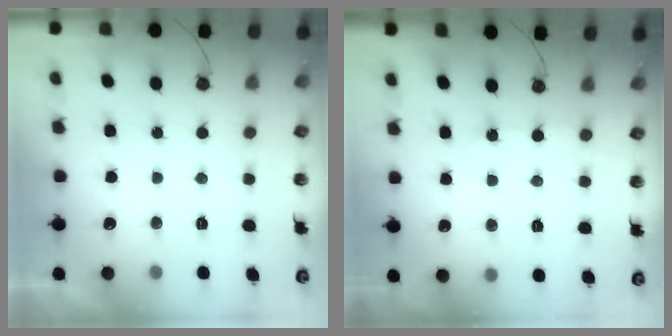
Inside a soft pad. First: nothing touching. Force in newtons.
{"total": 1.8, "press": 1.8, "slide": 0.3}